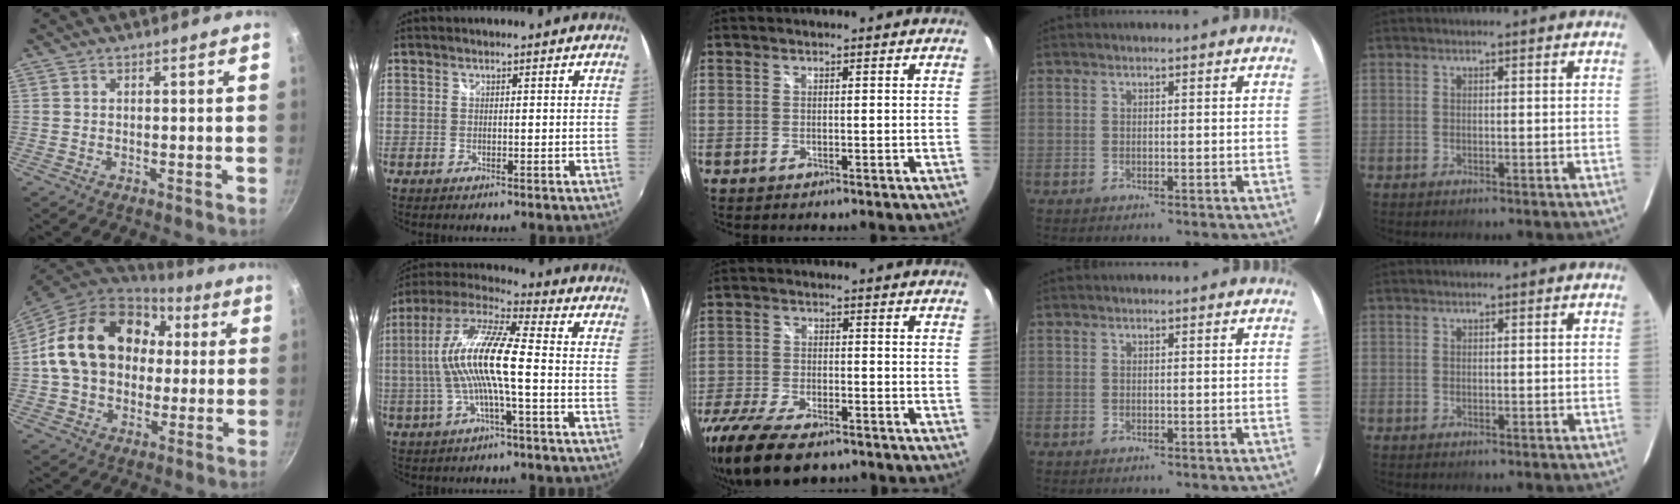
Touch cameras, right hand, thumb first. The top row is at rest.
{"thumb": {"total": 21.3, "force": [3.7, 16.1, 13.5], "torque": [-0.213, 0.034, 0.059]}, "index": {"total": 15.1, "force": [-1.4, 2.0, 14.9], "torque": [-0.282, 0.008, -0.031]}, "middle": {"total": 17.6, "force": [-12.7, 6.8, 10.0], "torque": [-0.231, -0.050, -0.219]}}